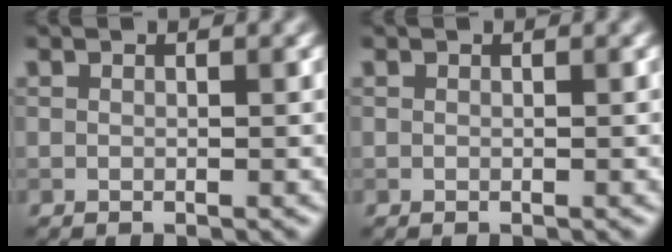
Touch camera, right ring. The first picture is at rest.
{"total": 0.0}